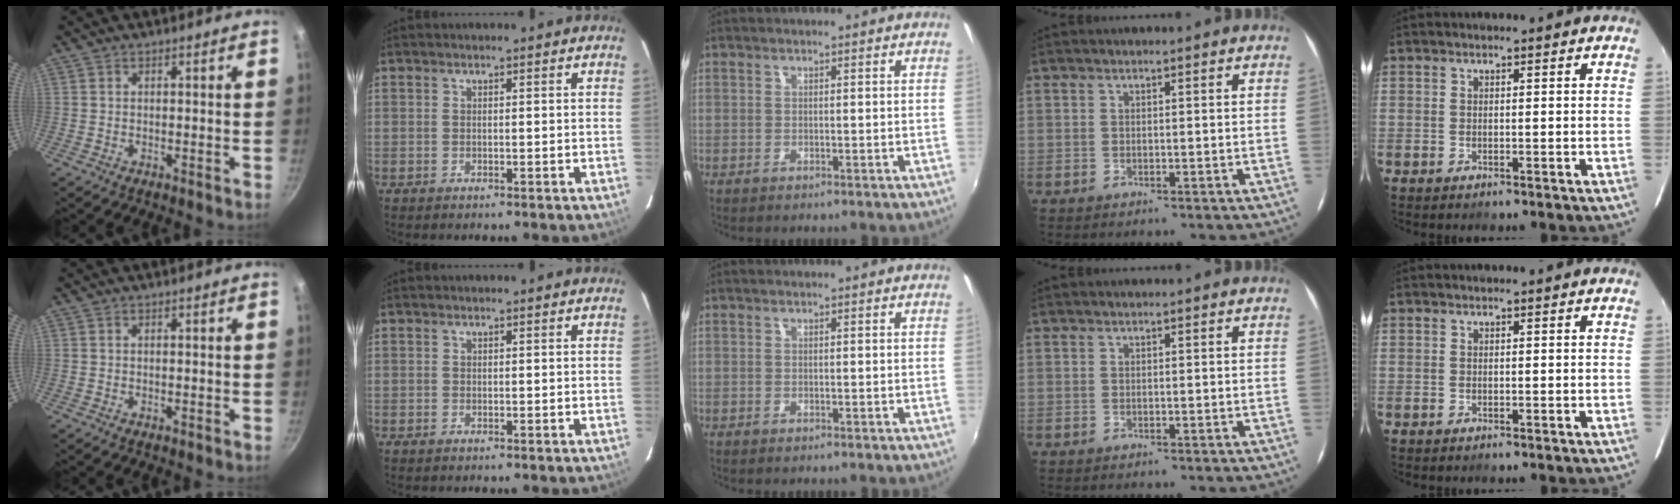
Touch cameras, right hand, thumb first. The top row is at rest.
{}